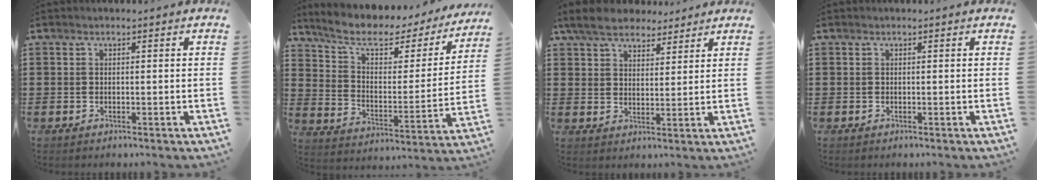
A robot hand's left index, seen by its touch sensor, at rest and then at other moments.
{"total": 7.4, "force": [5.0, 3.3, 4.3], "torque": [-0.097, -0.029, 0.083]}
{"total": 6.2, "force": [5.3, 2.6, 2.0], "torque": [-0.060, -0.005, 0.099]}
{"total": 0.0}